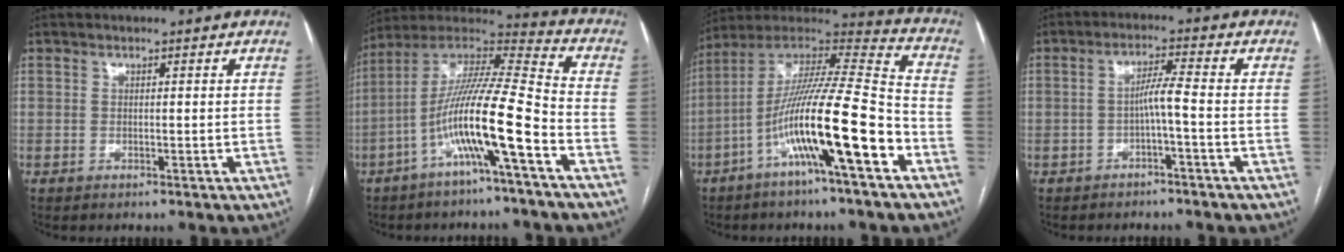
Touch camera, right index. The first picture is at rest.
{"total": 15.2, "force": [-6.0, 0.0, 14.0], "torque": [-0.262, 0.009, -0.115]}
{"total": 18.8, "force": [-7.4, 0.8, 17.3], "torque": [-0.311, 0.001, -0.131]}
{"total": 3.6, "force": [-1.2, -0.2, 3.4], "torque": [-0.061, 0.013, -0.021]}